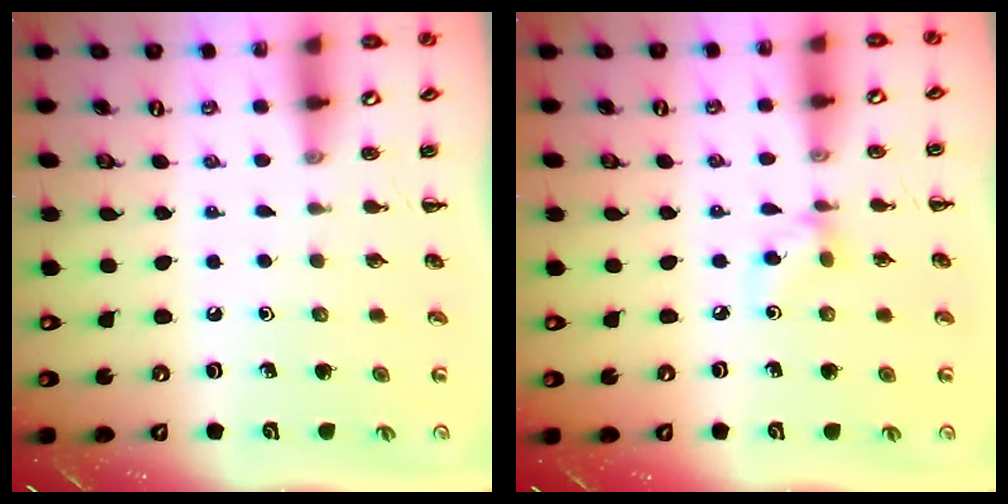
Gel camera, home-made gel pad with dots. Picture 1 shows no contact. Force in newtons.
{"total": 4.6, "press": 4.4, "slide": 1.3}